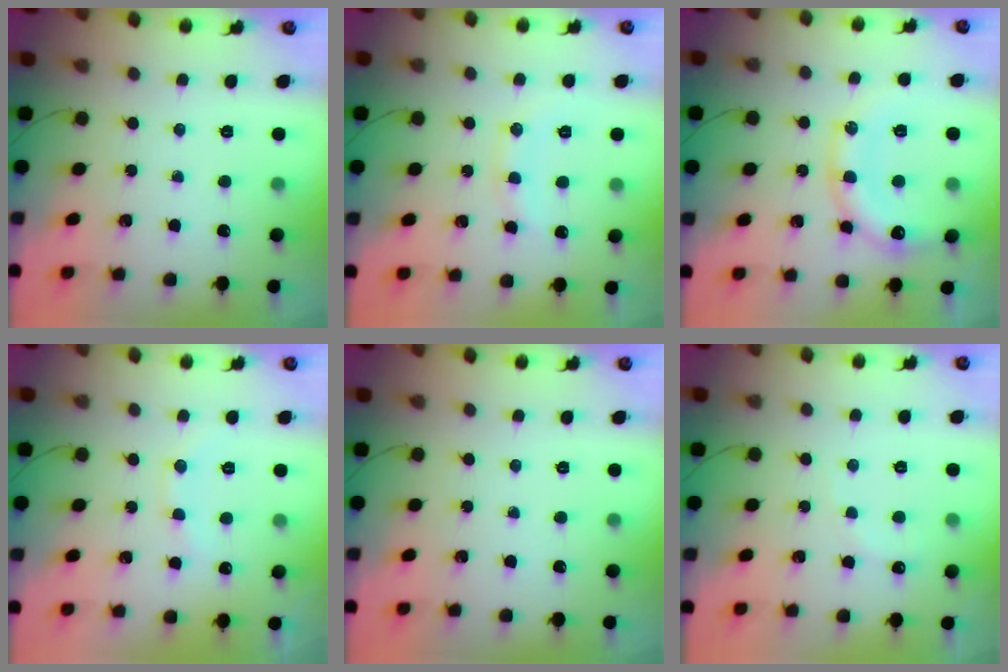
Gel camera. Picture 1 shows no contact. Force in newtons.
{"total": 8.1, "press": 8.1, "slide": 0.9}
{"total": 16.1, "press": 16.0, "slide": 2.4}
{"total": 8.7, "press": 8.6, "slide": 1.2}
{"total": 0.0}
{"total": 5.6, "press": 5.5, "slide": 1.1}